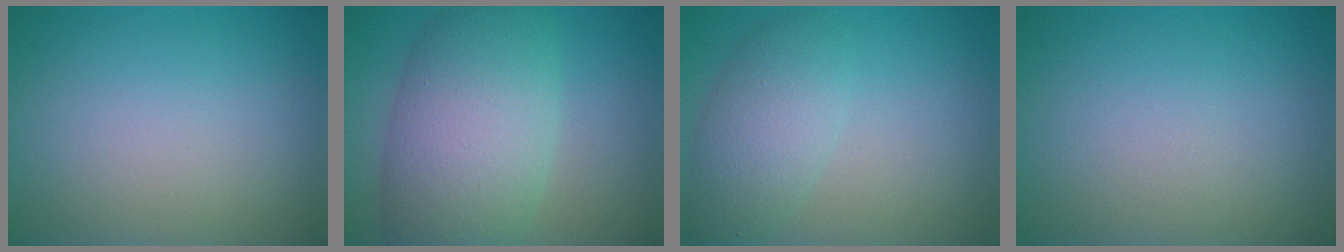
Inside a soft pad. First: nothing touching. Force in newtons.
{"total": 9.4, "press": 9.4, "slide": 0.3}
{"total": 3.9, "press": 3.9, "slide": 0.2}
{"total": 0.0}